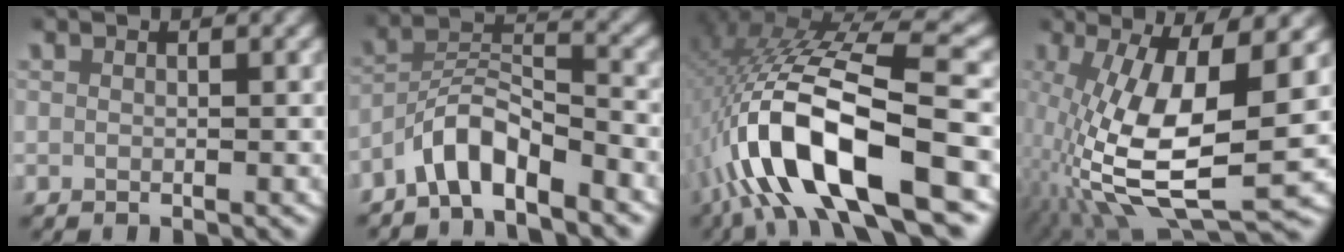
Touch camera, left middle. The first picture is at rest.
{"total": 5.0, "force": [-3.8, 2.0, 2.6], "torque": [-0.044, 0.008, -0.076]}
{"total": 12.6, "force": [-1.7, 4.7, 11.5], "torque": [-0.228, 0.005, -0.021]}
{"total": 12.2, "force": [-1.2, 5.4, 10.9], "torque": [-0.207, -0.035, 0.005]}